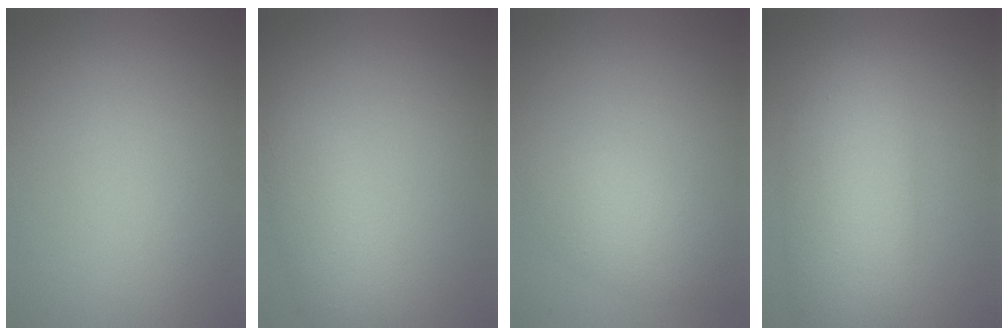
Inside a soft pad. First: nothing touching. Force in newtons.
{"total": 3.2, "press": 3.1, "slide": 0.2}
{"total": 3.0, "press": 3.0, "slide": 0.1}
{"total": 7.6, "press": 7.6, "slide": 0.4}